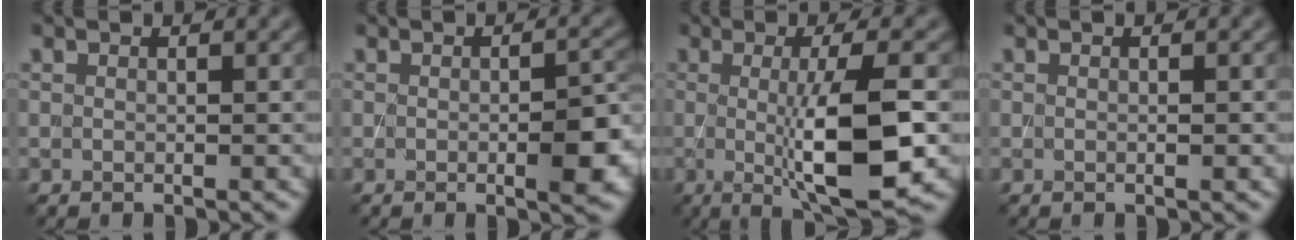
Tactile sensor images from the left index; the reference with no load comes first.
{"total": 4.1, "force": [-0.7, 1.1, 3.9], "torque": [-0.056, -0.004, -0.008]}
{"total": 8.9, "force": [-0.8, 2.0, 8.6], "torque": [-0.122, -0.014, -0.008]}
{"total": 0.7, "force": [0.0, 0.2, 0.6], "torque": [-0.005, -0.002, 0.000]}